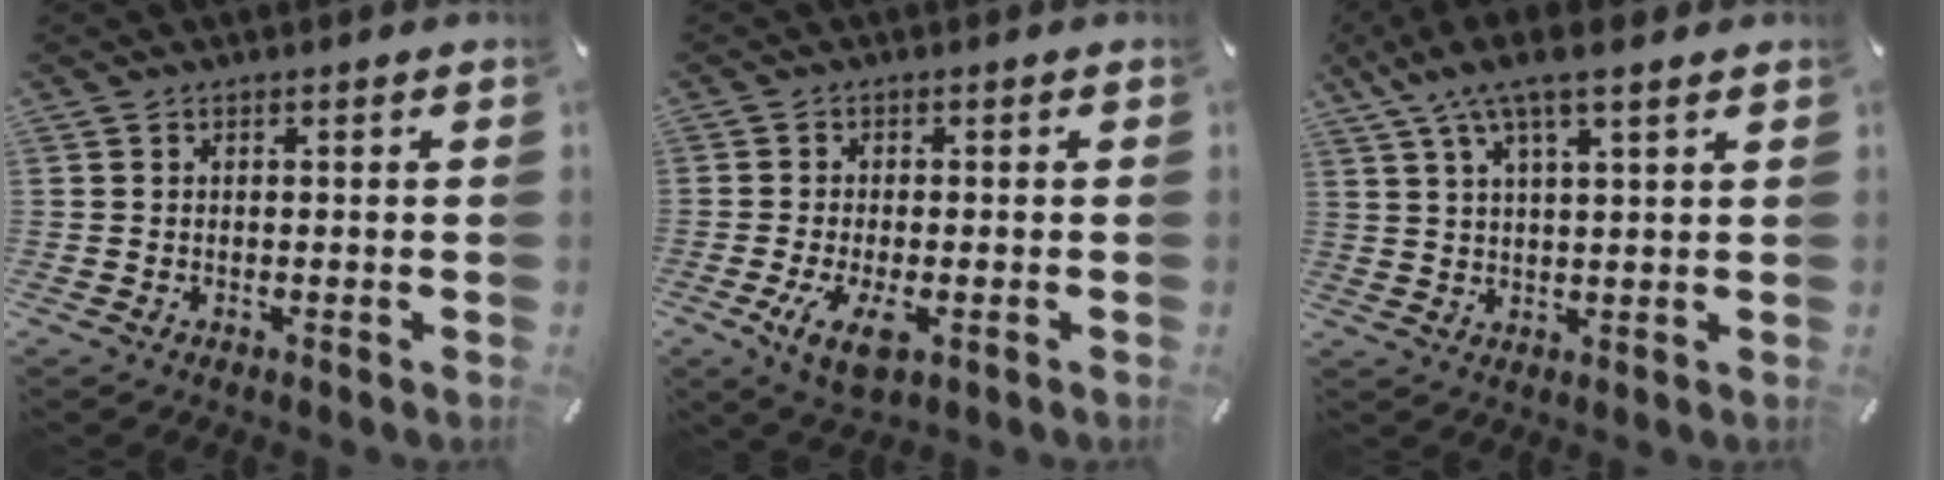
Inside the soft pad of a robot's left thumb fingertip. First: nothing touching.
{"total": 7.0, "force": [-2.2, 2.6, 6.1], "torque": [-0.120, -0.016, -0.037]}
{"total": 7.6, "force": [5.4, 1.6, 5.1], "torque": [-0.113, -0.010, 0.097]}